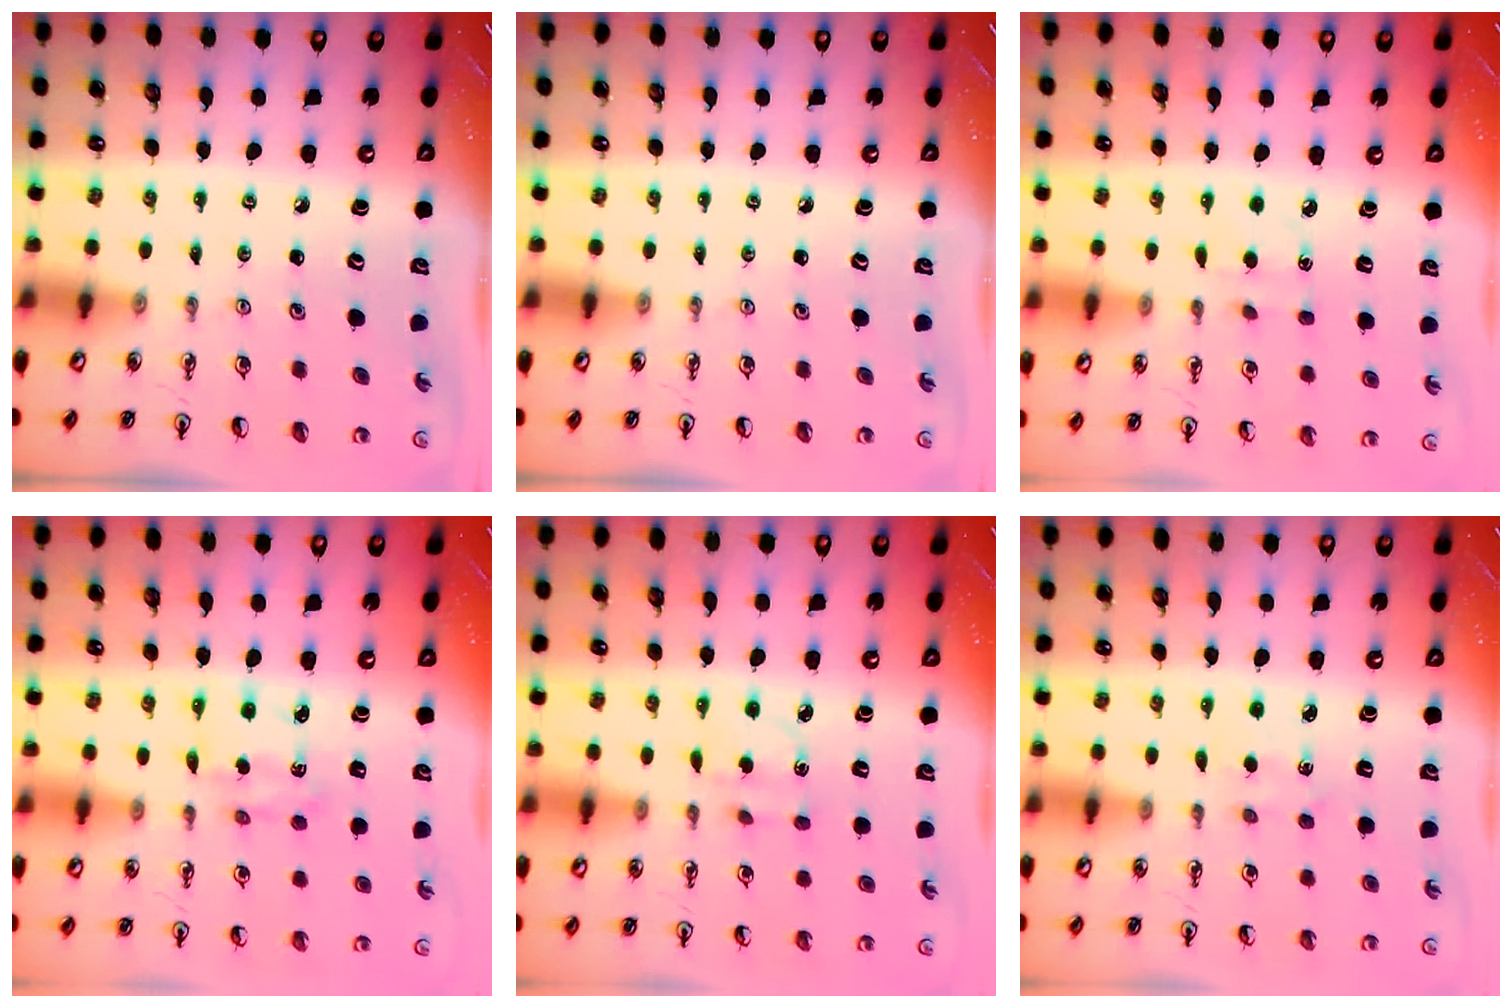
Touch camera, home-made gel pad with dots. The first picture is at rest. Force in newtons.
{"total": 0.0}
{"total": 3.9, "press": 3.9, "slide": 0.6}
{"total": 2.5, "press": 2.5, "slide": 0.3}
{"total": 2.3, "press": 2.1, "slide": 0.8}
{"total": 2.2, "press": 2.2, "slide": 0.3}